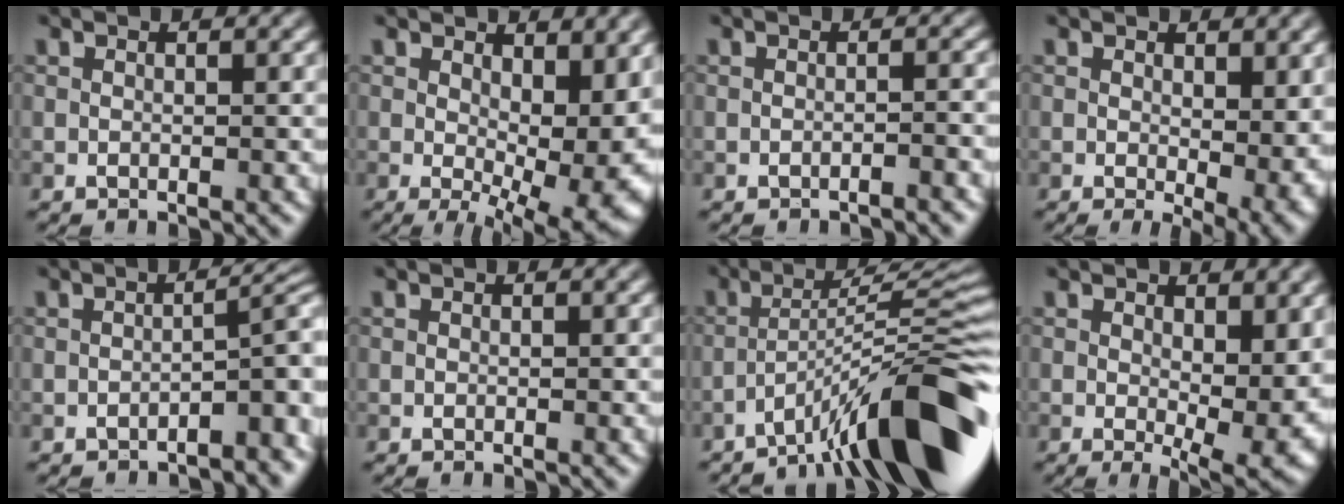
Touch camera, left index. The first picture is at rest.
{"total": 10.3, "force": [0.3, 5.0, 9.0], "torque": [-0.123, -0.023, 0.015]}
{"total": 1.3, "force": [-1.2, 0.2, 0.6], "torque": [-0.002, 0.008, -0.021]}
{"total": 5.1, "force": [0.2, 2.4, 4.4], "torque": [-0.060, -0.017, 0.011]}
{"total": 4.7, "force": [-3.1, 1.2, 3.3], "torque": [-0.033, 0.019, -0.044]}
{"total": 0.0}
{"total": 11.6, "force": [-6.7, 1.6, 9.4], "torque": [-0.135, 0.025, -0.111]}
{"total": 7.1, "force": [0.6, 3.3, 6.2], "torque": [-0.092, -0.023, 0.019]}